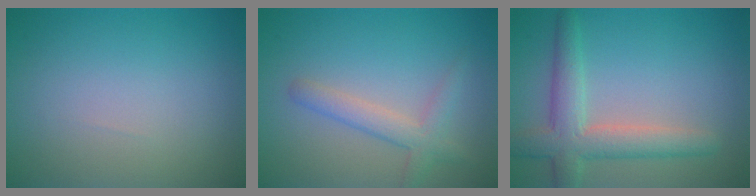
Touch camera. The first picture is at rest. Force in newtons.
{"total": 2.7, "press": 2.7, "slide": 0.1}
{"total": 4.9, "press": 4.9, "slide": 0.3}